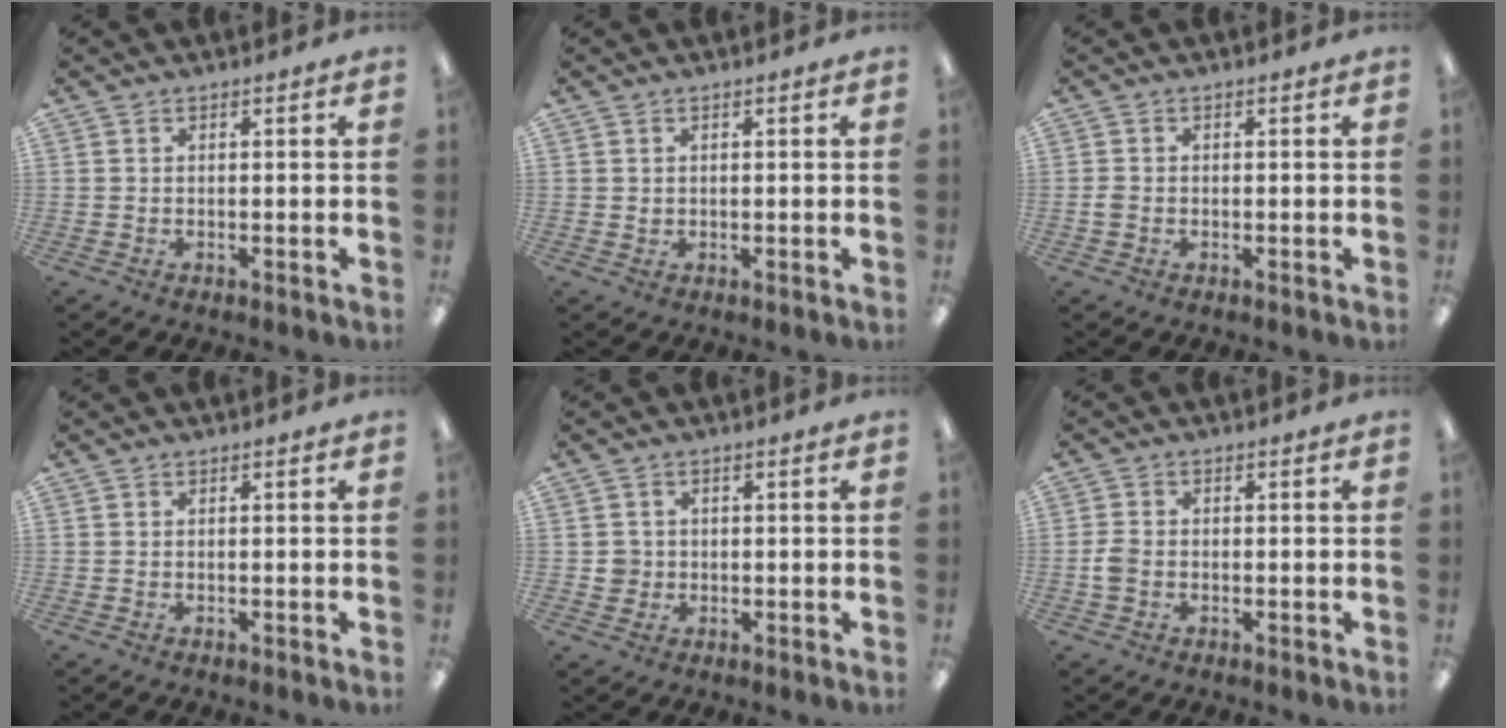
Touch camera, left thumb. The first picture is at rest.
{"total": 0.7, "force": [0.4, 0.6, 0.1], "torque": [-0.003, 0.003, 0.007]}
{"total": 1.4, "force": [-0.4, 1.0, 0.8], "torque": [-0.014, 0.003, -0.007]}
{"total": 0.0}
{"total": 2.9, "force": [-0.1, 2.9, 0.3], "torque": [-0.003, 0.001, -0.006]}
{"total": 3.1, "force": [-0.7, 2.3, 2.0], "torque": [-0.040, 0.004, -0.015]}